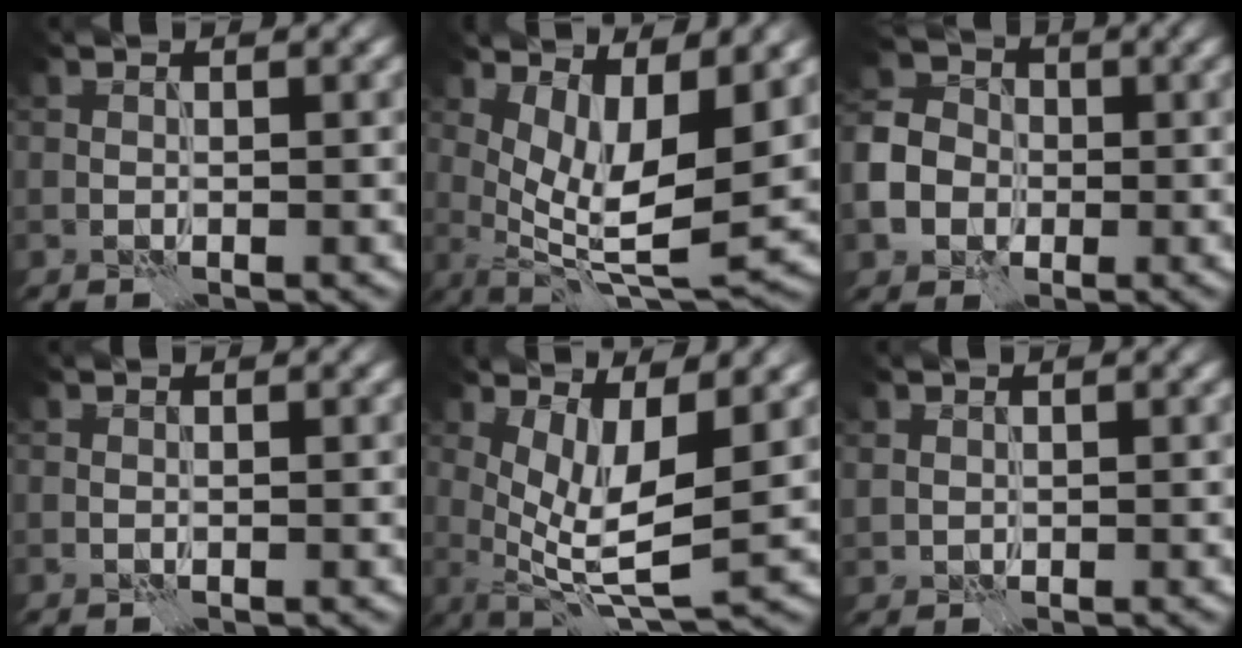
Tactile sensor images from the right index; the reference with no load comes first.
{"total": 7.6, "force": [2.1, 2.4, 6.9], "torque": [-0.126, -0.016, 0.046]}
{"total": 5.4, "force": [-1.4, 4.6, 2.5], "torque": [-0.061, 0.000, -0.035]}
{"total": 0.0}
{"total": 6.2, "force": [1.2, 1.9, 5.8], "torque": [-0.106, -0.014, 0.027]}
{"total": 0.9, "force": [0.6, 0.7, 0.1], "torque": [-0.003, 0.000, 0.014]}